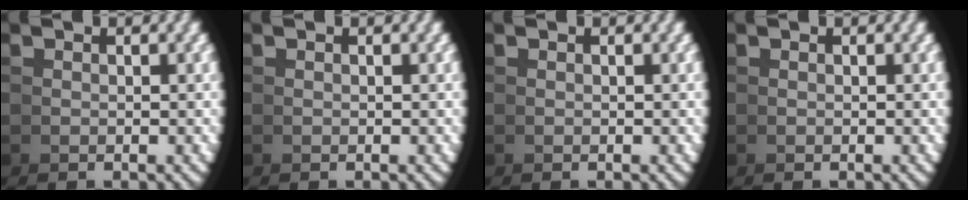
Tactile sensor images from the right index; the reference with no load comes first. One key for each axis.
{"total": 0.0}
{"total": 0.0}
{"total": 0.0}